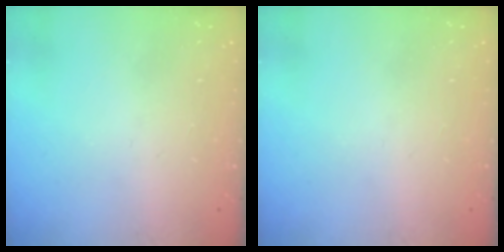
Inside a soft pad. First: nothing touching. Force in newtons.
{"total": 0.0}